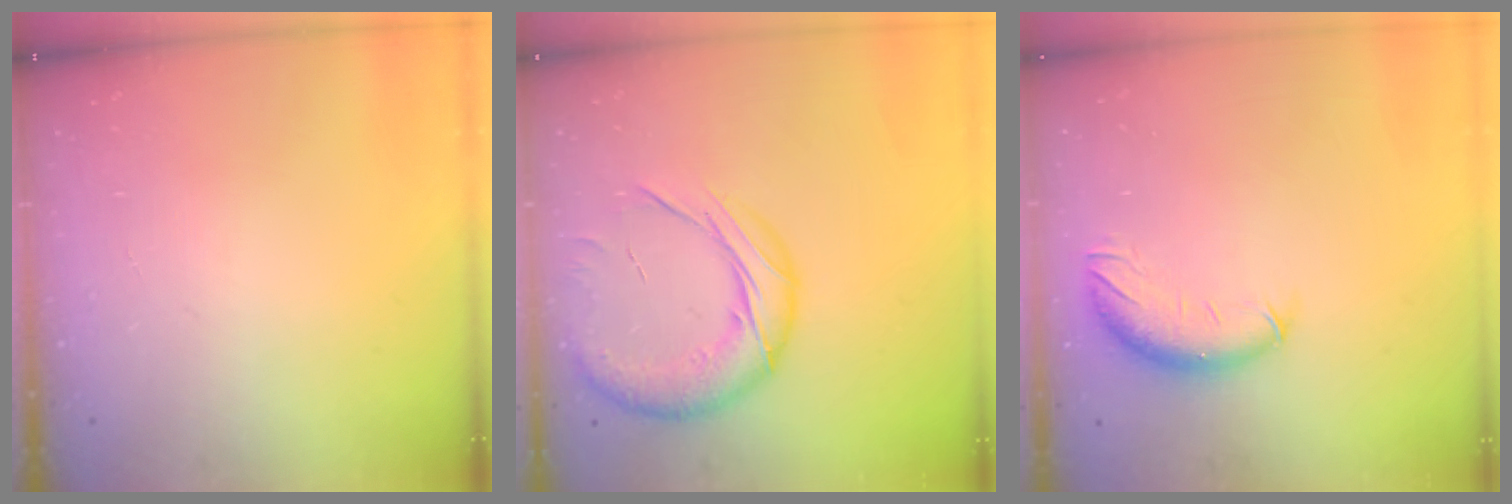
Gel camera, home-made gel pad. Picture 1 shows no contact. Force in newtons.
{"total": 18.1, "press": 17.9, "slide": 2.8}
{"total": 10.2, "press": 10.0, "slide": 2.1}